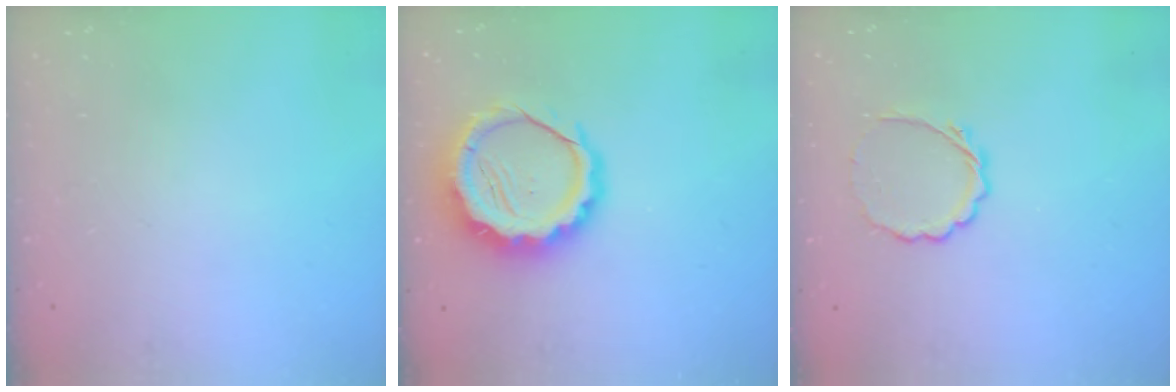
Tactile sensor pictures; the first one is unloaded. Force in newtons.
{"total": 13.5, "press": 13.1, "slide": 3.3}
{"total": 4.2, "press": 4.0, "slide": 1.3}